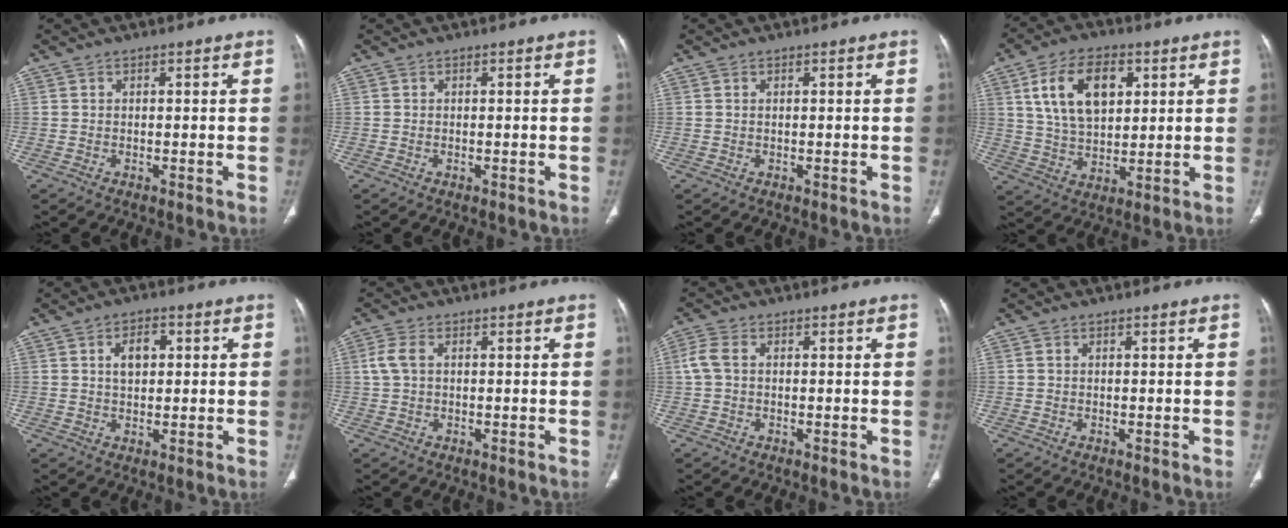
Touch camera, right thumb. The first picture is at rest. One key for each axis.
{"total": 0.0}
{"total": 0.0}
{"total": 13.9, "fx": 4.7, "fy": 8.3, "fz": 10.0, "tx": -0.154, "ty": -0.010, "tz": 0.090}
{"total": 4.7, "fx": 1.2, "fy": 3.0, "fz": 3.5, "tx": -0.049, "ty": 0.002, "tz": 0.020}
{"total": 3.4, "fx": 0.5, "fy": 2.1, "fz": 2.6, "tx": -0.071, "ty": 0.009, "tz": 0.008}
{"total": 3.6, "fx": 0.3, "fy": 2.4, "fz": 2.7, "tx": -0.070, "ty": 0.010, "tz": 0.001}
{"total": 0.0}